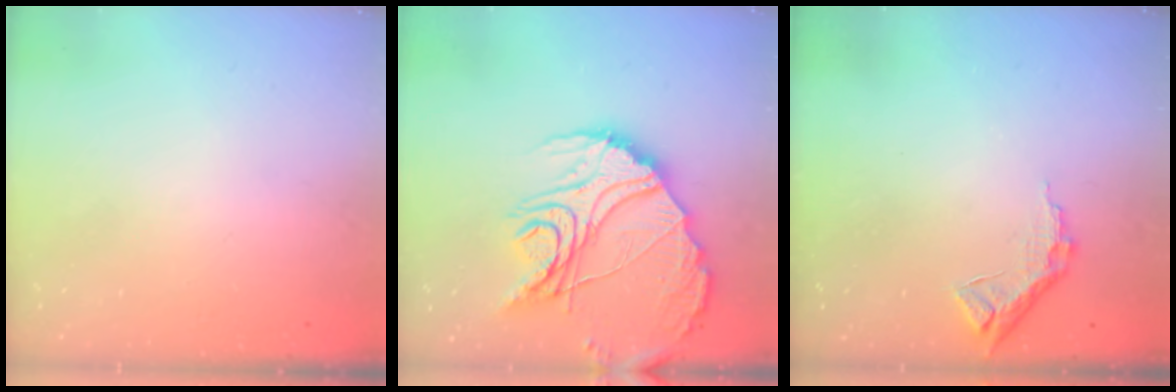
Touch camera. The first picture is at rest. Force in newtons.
{"total": 22.4, "press": 22.3, "slide": 1.9}
{"total": 8.9, "press": 8.9, "slide": 0.5}